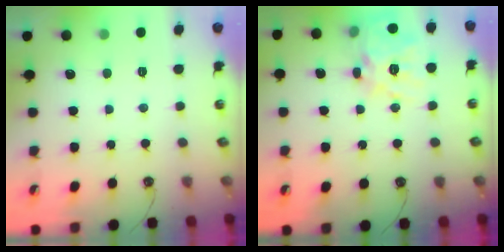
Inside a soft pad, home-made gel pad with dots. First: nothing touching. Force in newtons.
{"total": 18.1, "press": 17.9, "slide": 2.3}